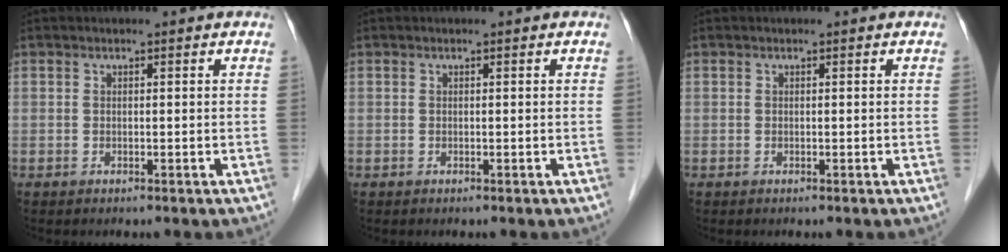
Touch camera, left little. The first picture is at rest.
{"total": 0.0}
{"total": 0.0}